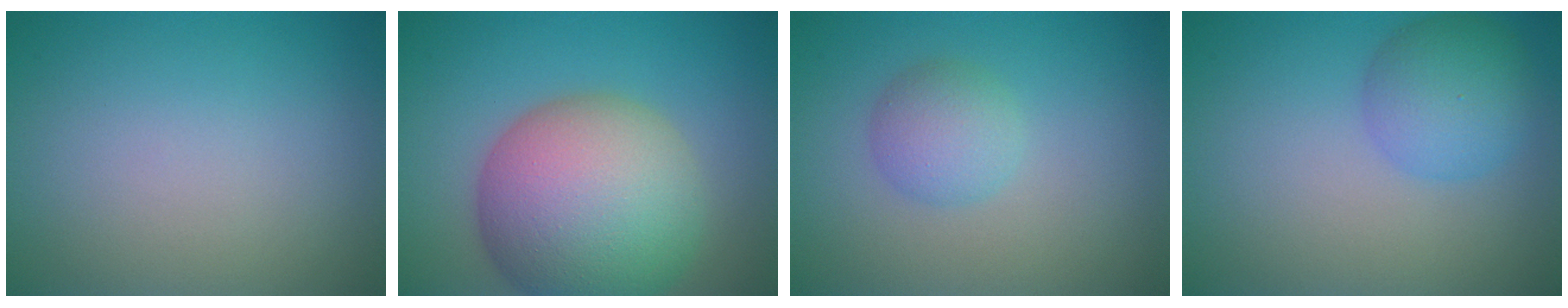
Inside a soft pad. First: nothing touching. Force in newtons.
{"total": 13.2, "press": 13.2, "slide": 0.6}
{"total": 2.7, "press": 2.7, "slide": 0.1}
{"total": 4.2, "press": 4.2, "slide": 0.2}